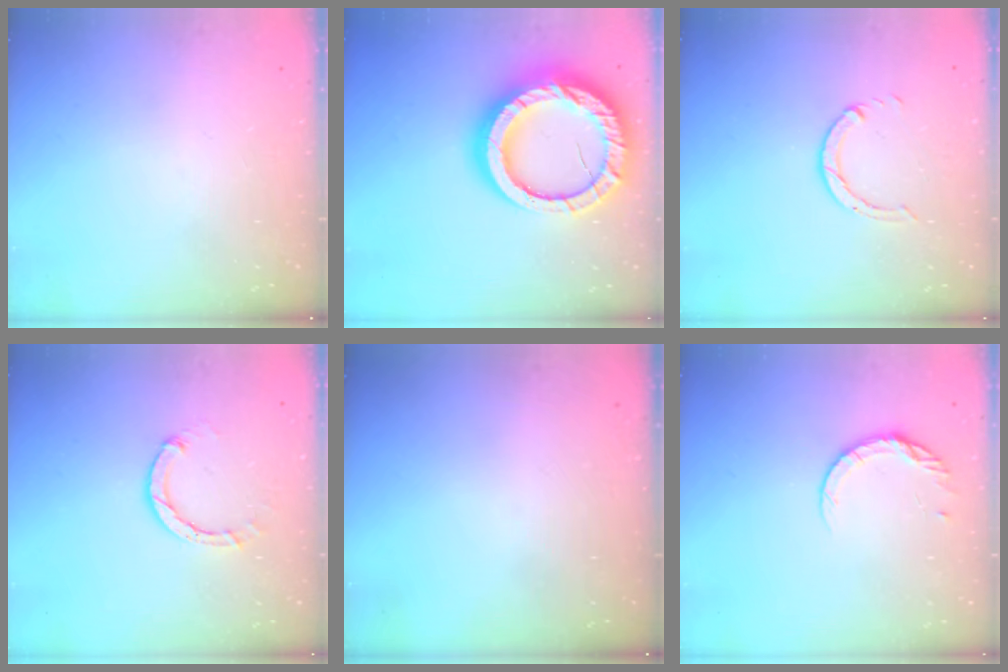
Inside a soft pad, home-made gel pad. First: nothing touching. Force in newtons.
{"total": 25.1, "press": 25.0, "slide": 2.5}
{"total": 3.5, "press": 3.5, "slide": 0.5}
{"total": 3.0, "press": 3.0, "slide": 0.4}
{"total": 0.0}
{"total": 7.9, "press": 7.8, "slide": 0.9}